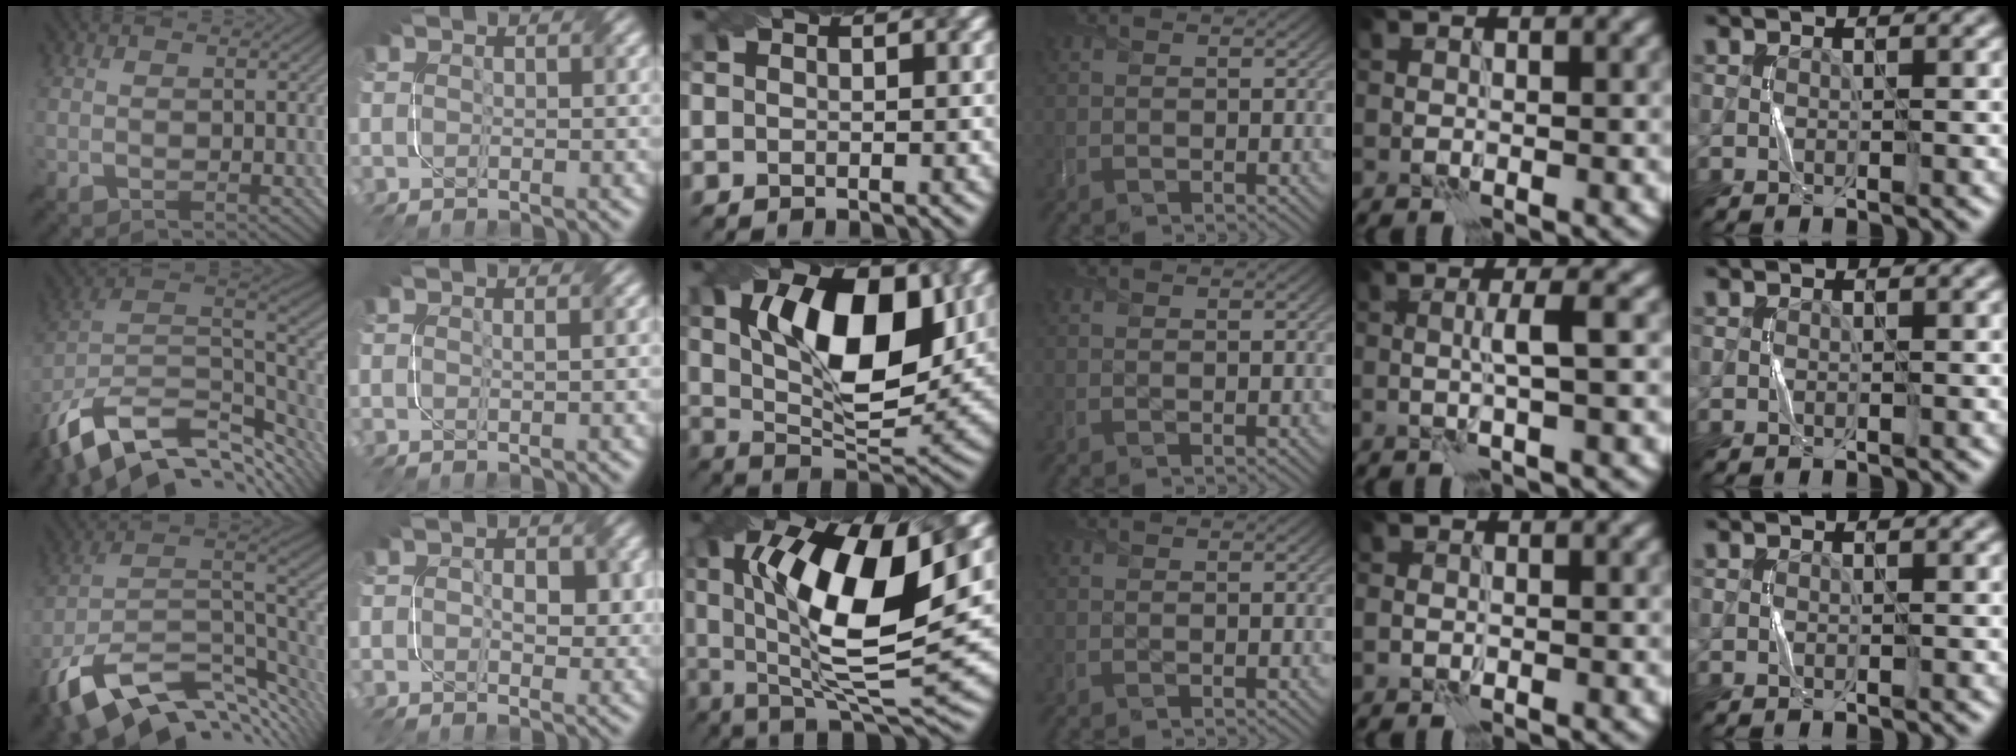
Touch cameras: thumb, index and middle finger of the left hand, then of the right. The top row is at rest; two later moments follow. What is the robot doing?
{"motion": "twist", "object": "screw"}